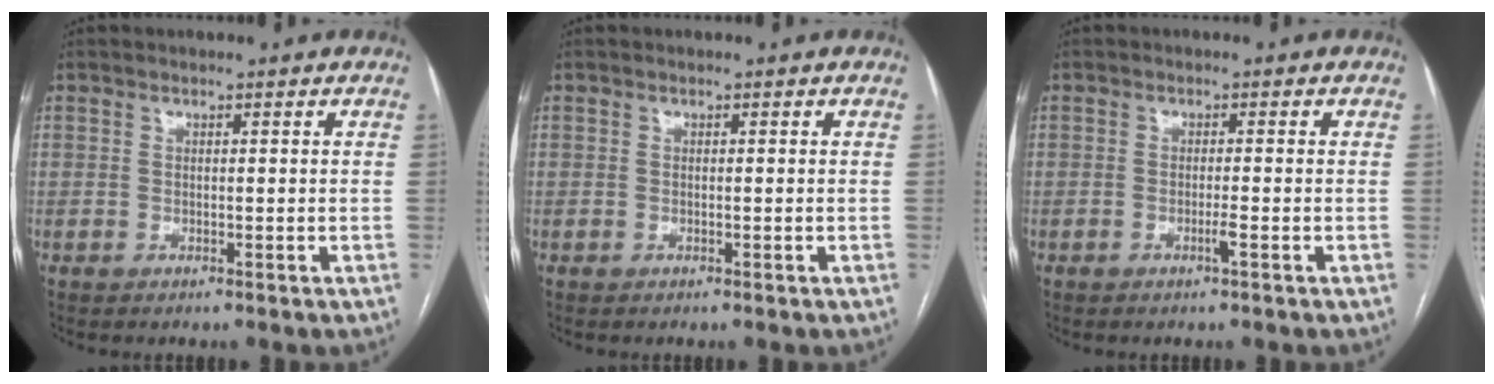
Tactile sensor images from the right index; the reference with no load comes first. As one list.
[{"total": 0.0}, {"total": 1.5, "force": [-0.7, -0.3, 1.2], "torque": [-0.027, -0.002, -0.011]}]